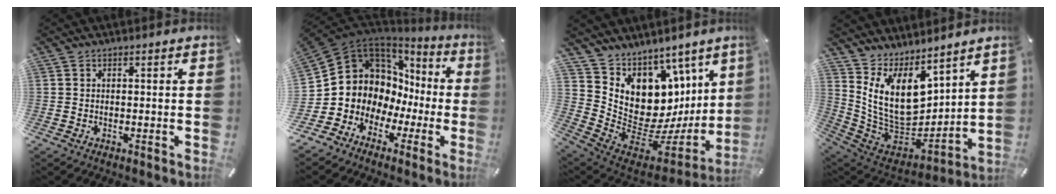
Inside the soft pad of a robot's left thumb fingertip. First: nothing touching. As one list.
[{"total": 9.1, "force": [2.7, 8.5, 1.8], "torque": [-0.045, -0.061, 0.062]}, {"total": 10.0, "force": [2.9, 9.1, 2.9], "torque": [-0.032, -0.096, 0.072]}, {"total": 15.6, "force": [6.2, 10.2, 10.1], "torque": [-0.209, -0.063, 0.122]}]